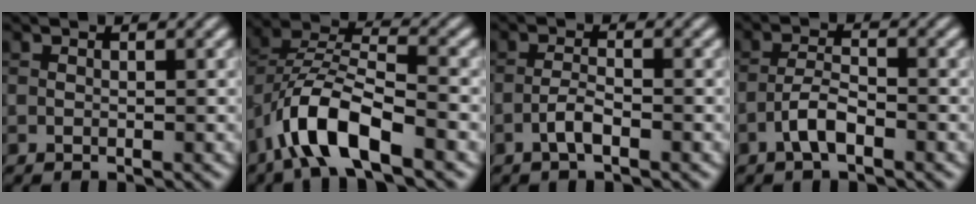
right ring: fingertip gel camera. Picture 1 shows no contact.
{"total": 7.8, "force": [-4.2, 2.9, 5.9], "torque": [-0.109, 0.005, -0.084]}
{"total": 1.9, "force": [-1.1, 0.4, 1.5], "torque": [-0.033, 0.005, -0.025]}
{"total": 2.8, "force": [-1.6, 0.8, 2.1], "torque": [-0.045, 0.008, -0.036]}